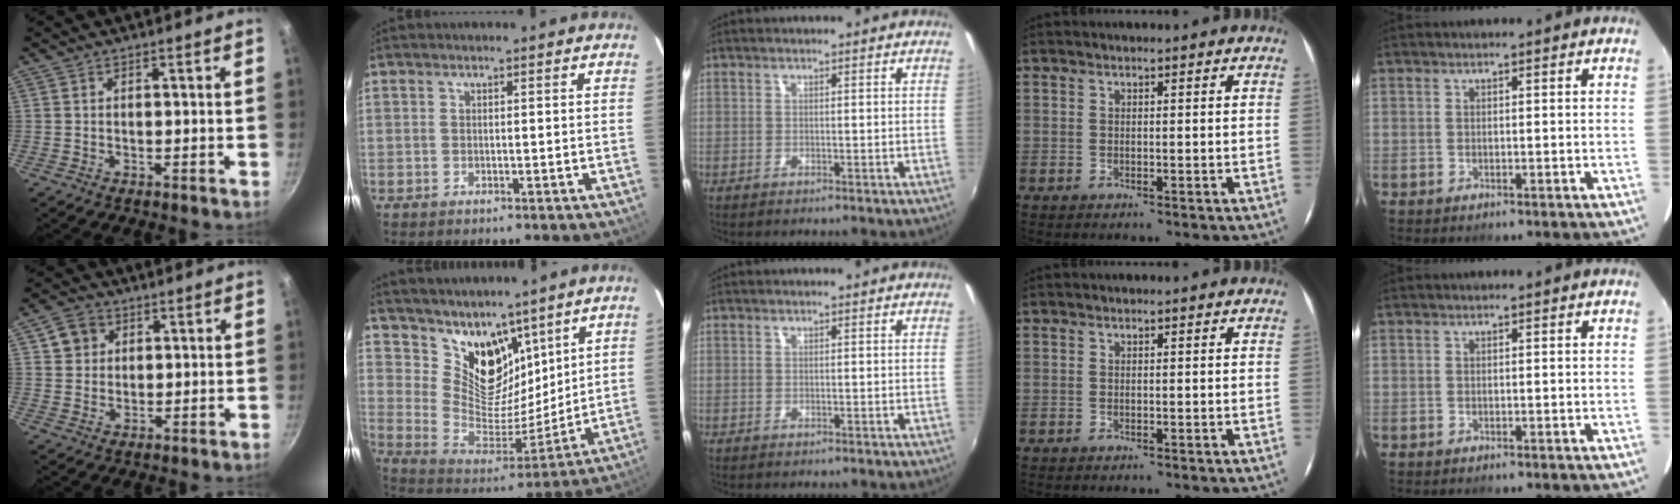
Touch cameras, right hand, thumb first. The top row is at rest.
{"thumb": {"total": 5.2, "force": [2.0, 4.5, 1.7], "torque": [-0.003, 0.003, 0.033]}, "index": {"total": 14.0, "force": [9.9, 8.0, 5.7], "torque": [-0.111, -0.006, 0.194]}}